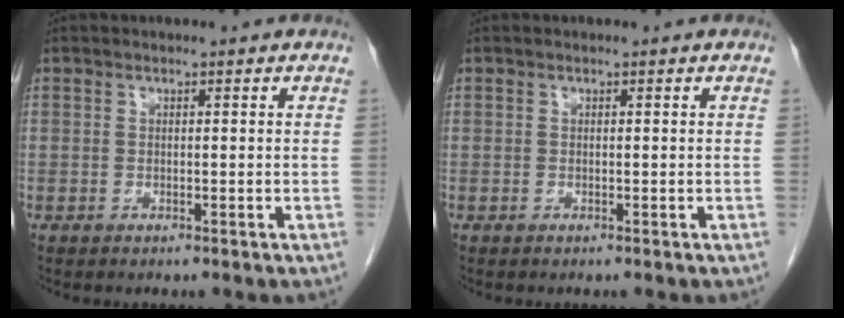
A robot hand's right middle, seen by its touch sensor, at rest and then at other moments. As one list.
[{"total": 0.0}]